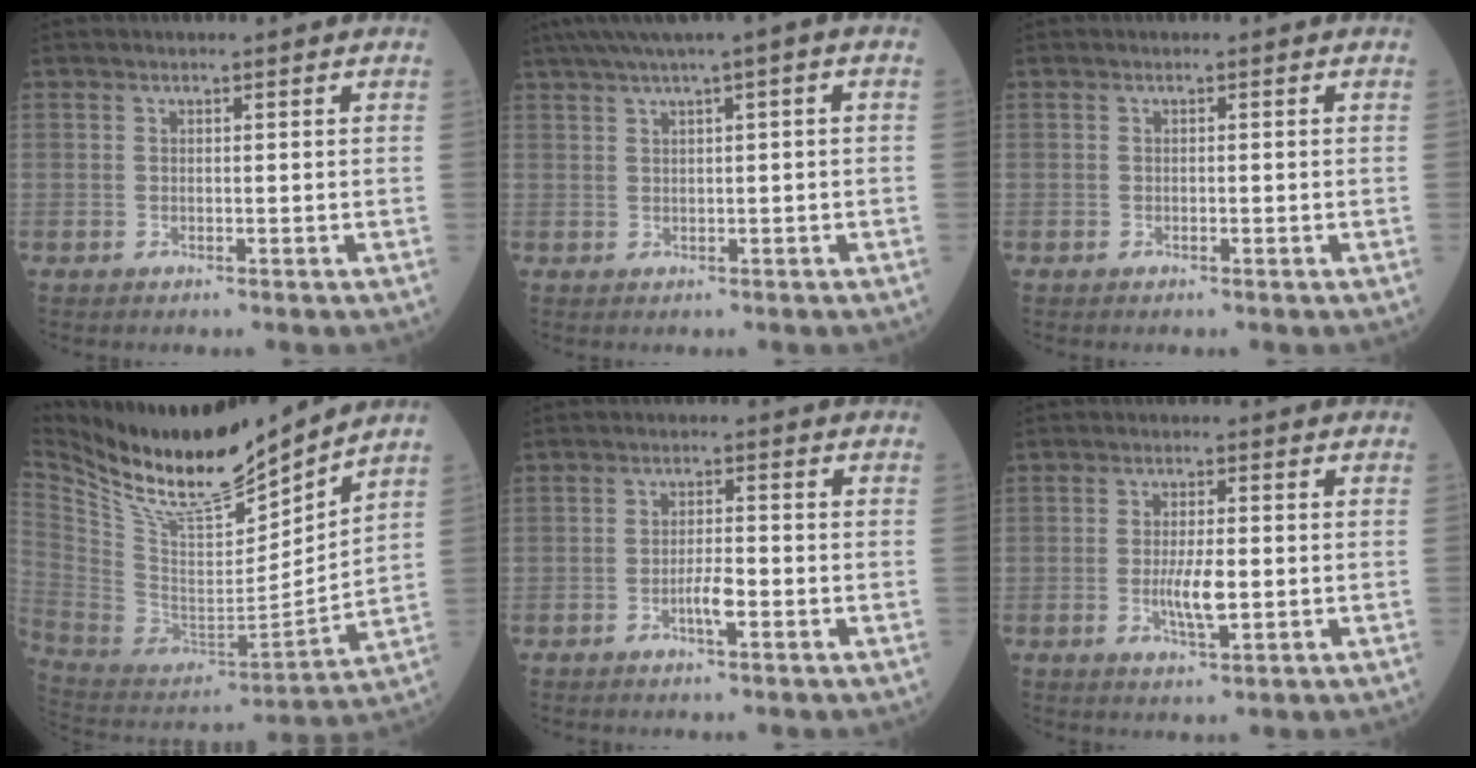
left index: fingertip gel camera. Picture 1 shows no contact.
{"total": 6.0, "force": [2.9, -0.1, 5.2], "torque": [-0.091, 0.023, 0.050]}
{"total": 0.0}
{"total": 17.2, "force": [15.4, 1.6, 7.5], "torque": [-0.151, -0.020, 0.293]}
{"total": 2.9, "force": [-1.5, 0.3, 2.4], "torque": [-0.044, -0.002, -0.028]}
{"total": 4.4, "force": [-0.9, 0.9, 4.2], "torque": [-0.081, -0.008, -0.015]}